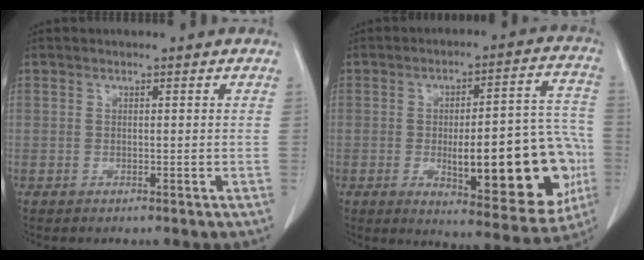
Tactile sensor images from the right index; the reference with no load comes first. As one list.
[{"total": 22.6, "force": [-4.6, 6.2, 21.2], "torque": [-0.218, 0.021, -0.040]}]